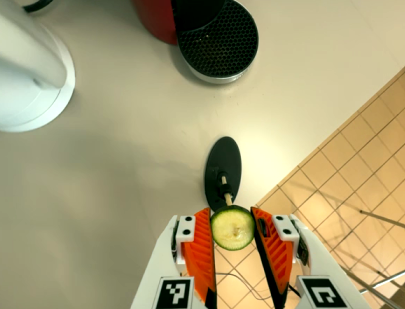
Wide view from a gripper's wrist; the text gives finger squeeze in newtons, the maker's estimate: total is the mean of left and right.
{"total": 8.4, "left": 8.2, "right": 8.6}